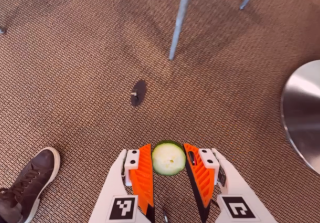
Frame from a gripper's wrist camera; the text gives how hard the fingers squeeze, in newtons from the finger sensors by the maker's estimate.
{"total": 7.1, "left": 7.1, "right": 7.1}